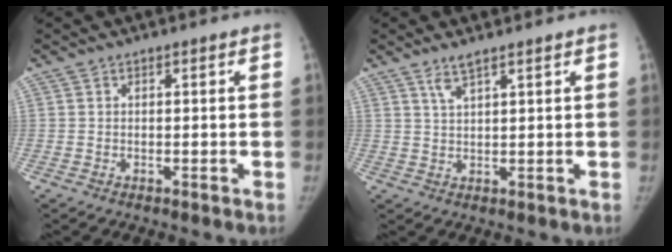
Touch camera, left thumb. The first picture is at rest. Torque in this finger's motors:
{"motor_torque": [-0.16, -0.39, 0.66, -0.49, 0.00]}